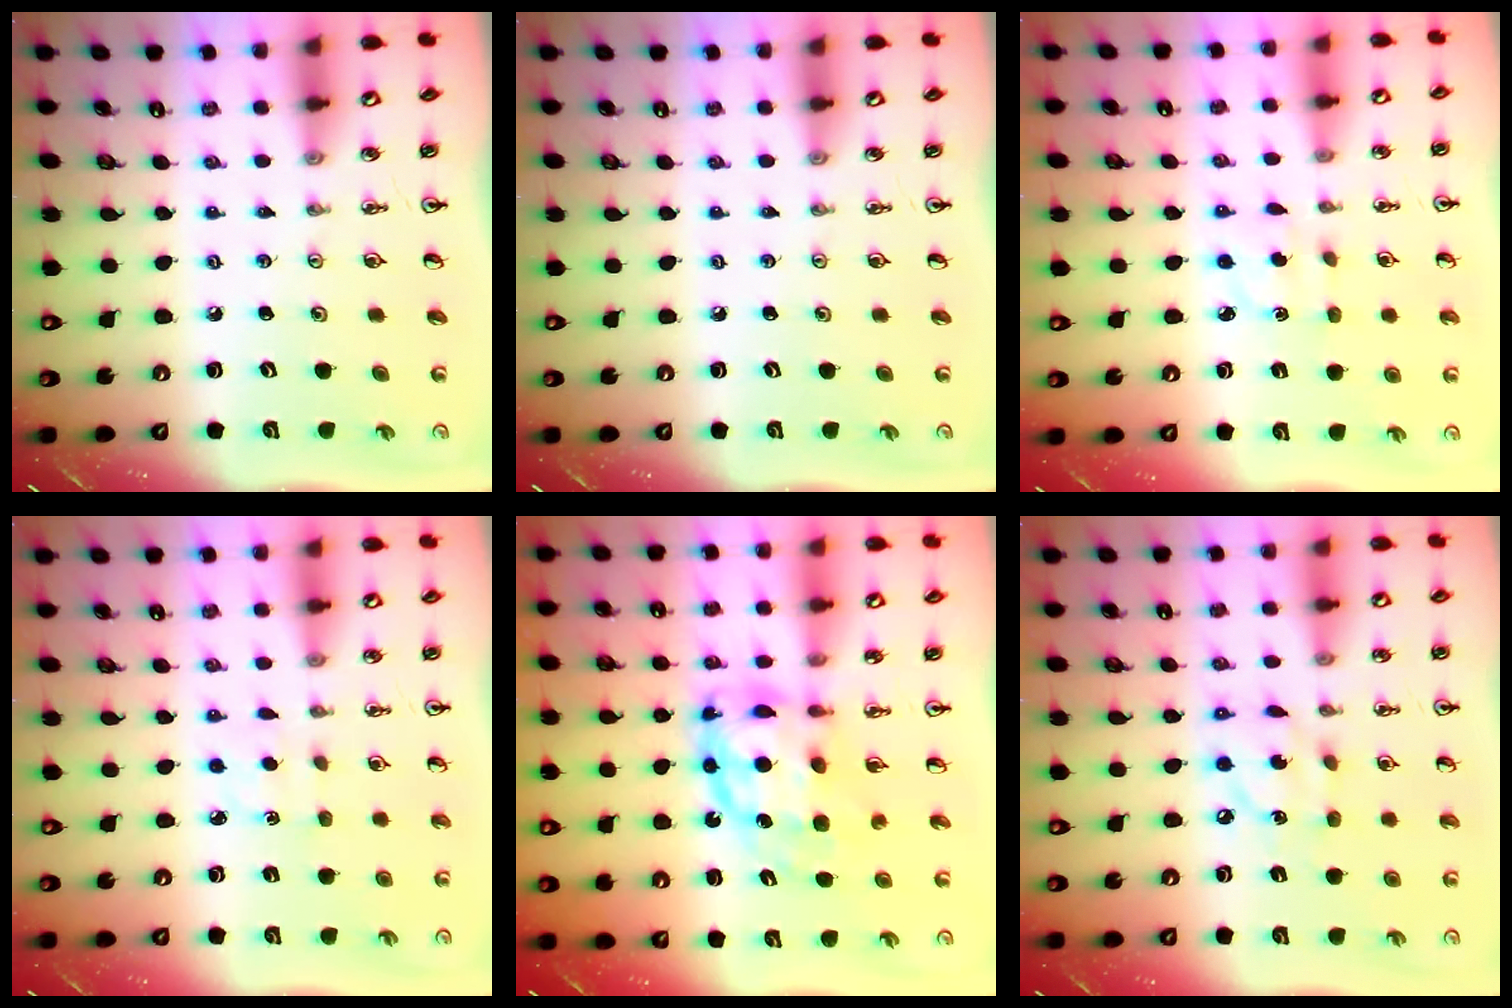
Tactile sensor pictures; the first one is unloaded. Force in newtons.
{"total": 0.0}
{"total": 2.3, "press": 2.1, "slide": 0.8}
{"total": 2.9, "press": 2.9, "slide": 0.5}
{"total": 11.6, "press": 11.6, "slide": 1.1}
{"total": 8.8, "press": 8.8, "slide": 0.4}